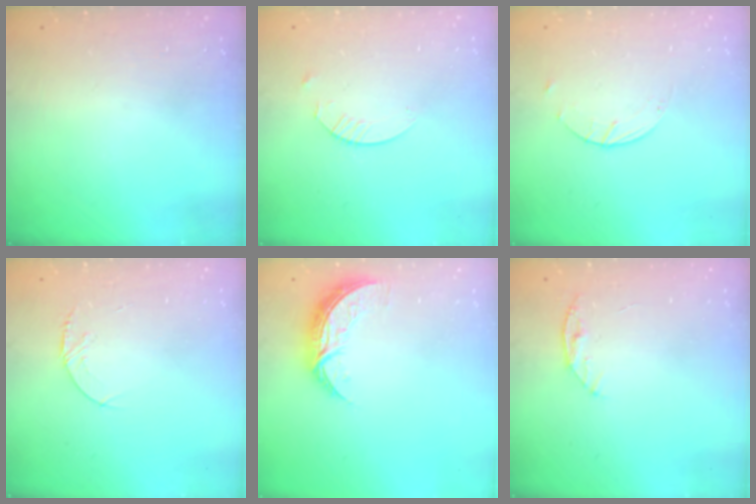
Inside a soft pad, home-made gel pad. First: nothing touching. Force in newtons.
{"total": 2.4, "press": 2.4, "slide": 0.3}
{"total": 2.6, "press": 2.6, "slide": 0.4}
{"total": 4.0, "press": 3.9, "slide": 0.5}
{"total": 8.5, "press": 8.5, "slide": 0.3}
{"total": 5.1, "press": 5.1, "slide": 0.5}